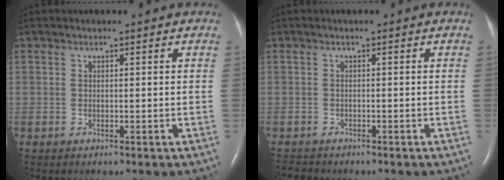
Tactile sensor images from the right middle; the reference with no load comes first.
{"total": 1.8, "force": [-1.8, 0.3, 0.0], "torque": [-0.003, -0.009, -0.028]}